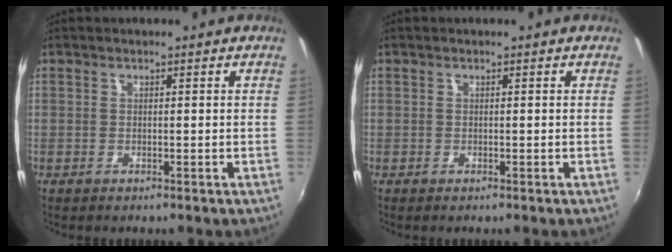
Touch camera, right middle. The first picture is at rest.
{"total": 0.0}